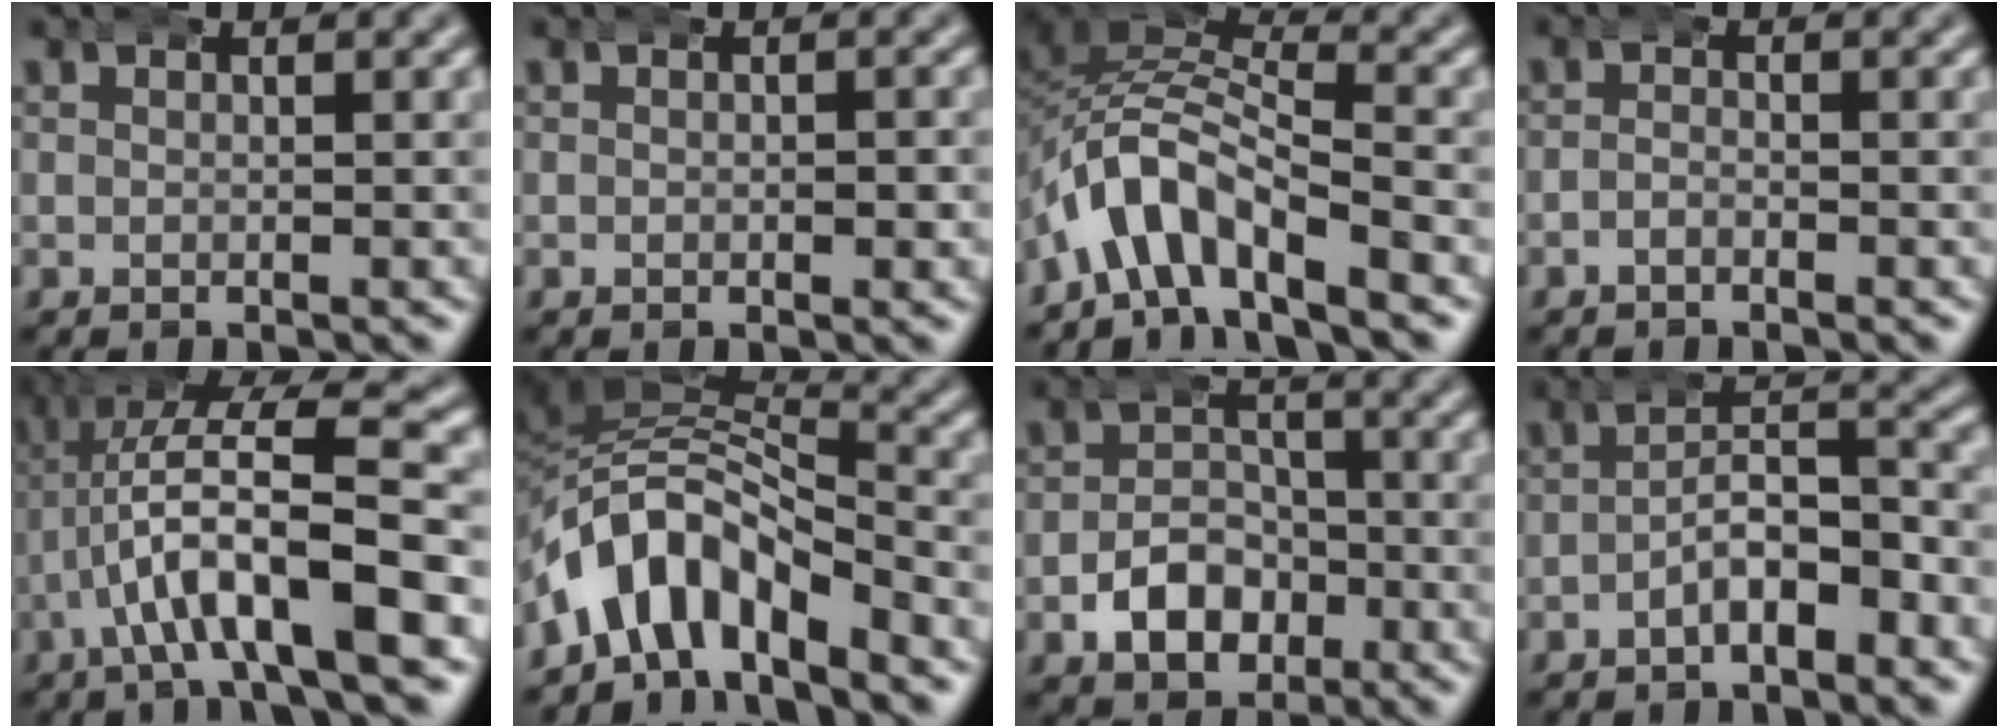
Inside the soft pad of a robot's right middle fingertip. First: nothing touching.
{"total": 0.7, "force": [-0.1, 0.4, 0.6], "torque": [-0.011, 0.000, -0.004]}
{"total": 6.5, "force": [-3.0, 4.6, 3.5], "torque": [-0.084, -0.010, -0.055]}
{"total": 1.3, "force": [-1.2, 0.1, 0.4], "torque": [-0.005, -0.005, -0.024]}
{"total": 8.9, "force": [-1.0, 3.3, 8.2], "torque": [-0.148, 0.000, -0.009]}
{"total": 8.7, "force": [-4.2, 6.2, 4.4], "torque": [-0.108, -0.023, -0.064]}
{"total": 4.8, "force": [-2.5, 3.6, 2.2], "torque": [-0.020, -0.003, -0.045]}
{"total": 4.6, "force": [-3.0, 1.9, 2.9], "torque": [-0.024, 0.000, -0.052]}